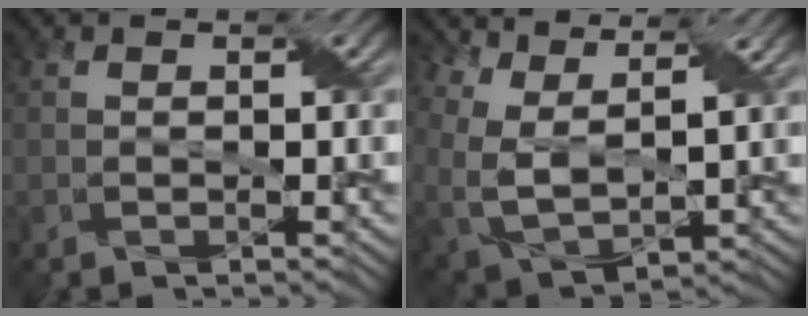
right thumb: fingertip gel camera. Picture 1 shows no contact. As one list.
[{"total": 9.6, "force": [5.8, 4.6, 6.1], "torque": [-0.165, 0.000, 0.114]}]